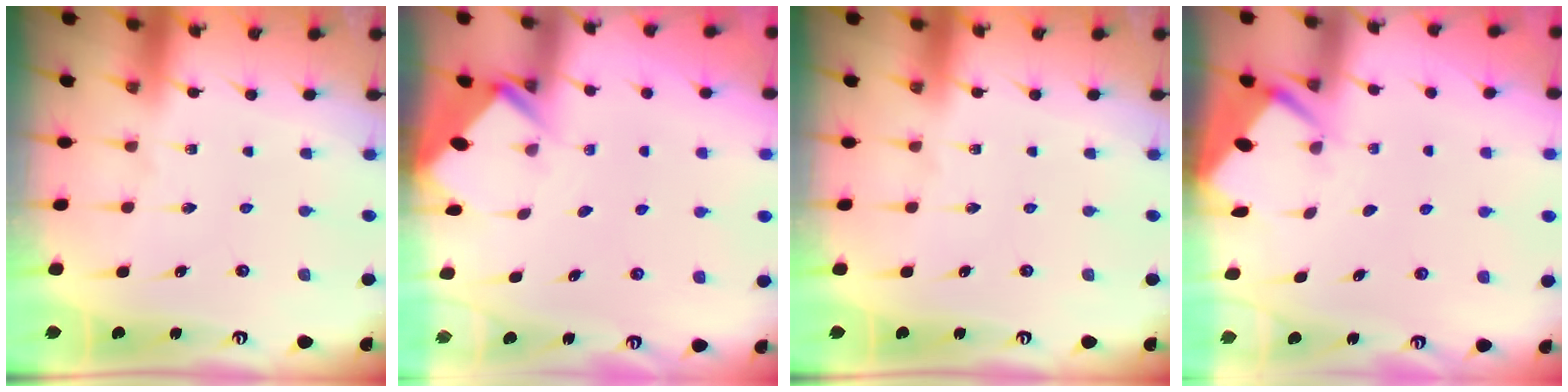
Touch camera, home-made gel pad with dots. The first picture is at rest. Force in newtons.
{"total": 2.7, "press": 2.7, "slide": 0.2}
{"total": 0.0}
{"total": 2.6, "press": 2.6, "slide": 0.4}